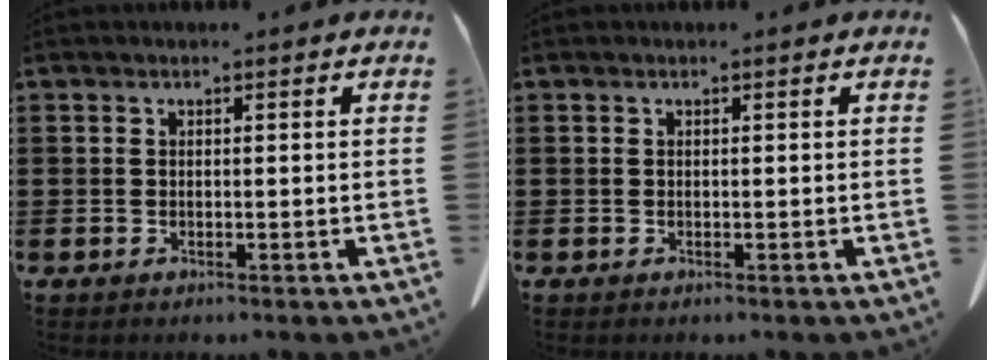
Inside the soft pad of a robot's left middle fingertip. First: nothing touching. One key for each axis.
{"total": 0.0}